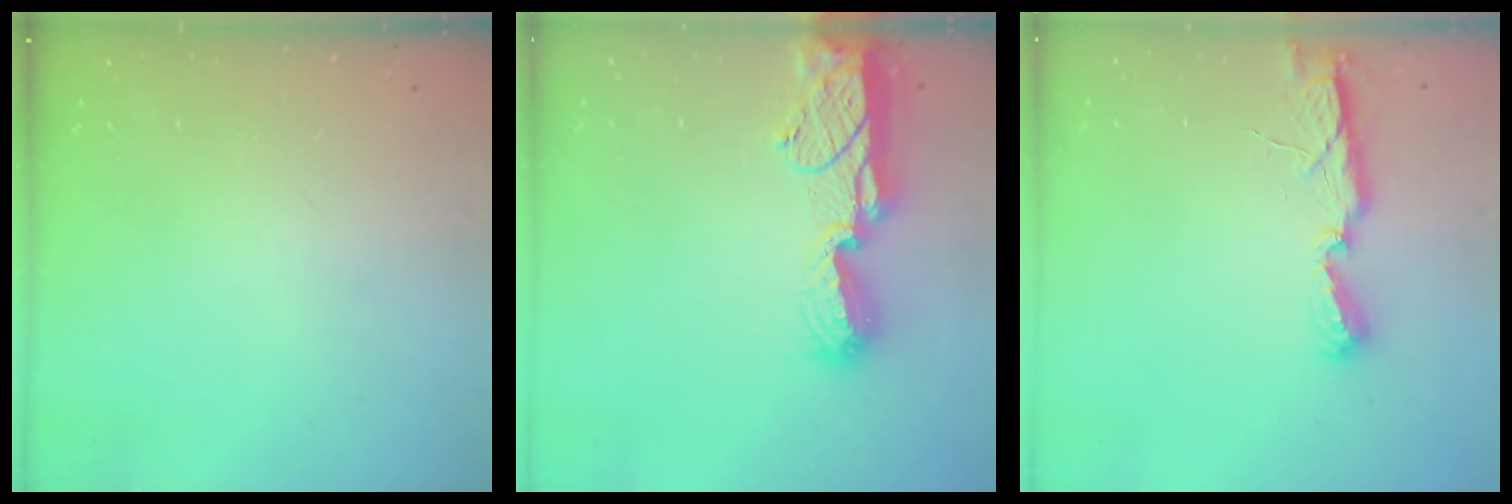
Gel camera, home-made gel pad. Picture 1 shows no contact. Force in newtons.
{"total": 15.4, "press": 14.2, "slide": 6.0}
{"total": 6.7, "press": 6.7, "slide": 0.8}